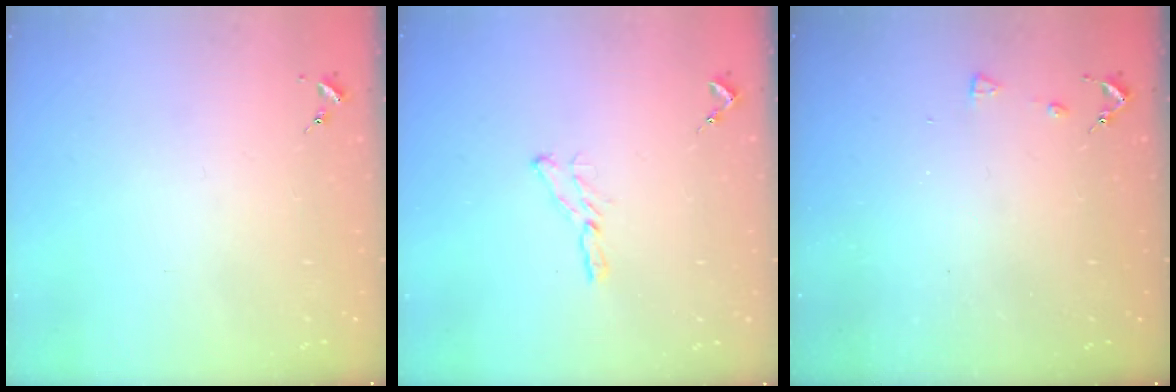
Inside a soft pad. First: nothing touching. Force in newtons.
{"total": 5.5, "press": 5.5, "slide": 0.5}
{"total": 3.6, "press": 3.5, "slide": 0.5}